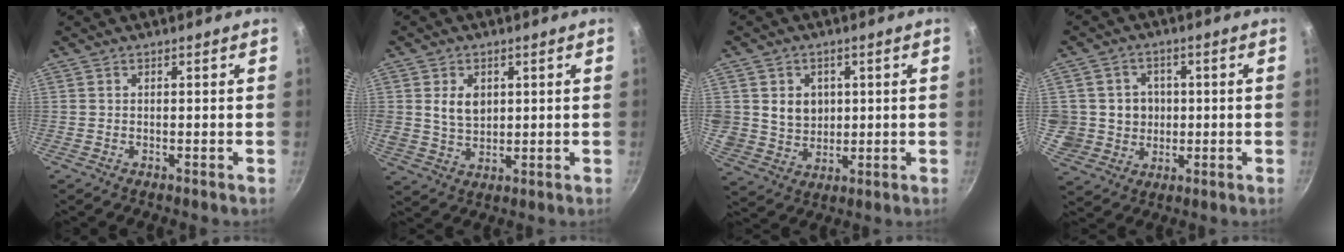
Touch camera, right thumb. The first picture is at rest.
{"total": 6.3, "force": [1.6, 4.6, 3.9], "torque": [-0.052, -0.015, 0.033]}
{"total": 8.4, "force": [1.7, 7.4, 3.6], "torque": [-0.040, -0.011, 0.038]}
{"total": 8.7, "force": [0.6, 8.4, 2.1], "torque": [-0.005, 0.005, 0.019]}